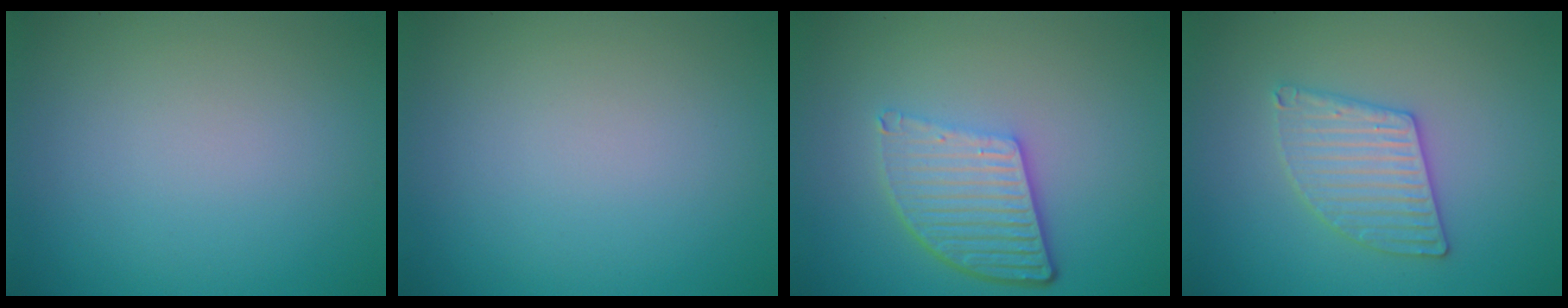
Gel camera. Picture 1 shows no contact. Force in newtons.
{"total": 0.0}
{"total": 5.5, "press": 4.0, "slide": 3.8}
{"total": 3.0, "press": 3.0, "slide": 0.2}